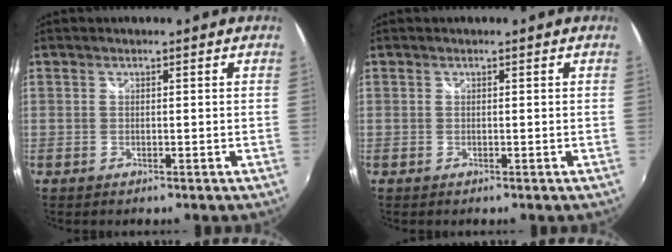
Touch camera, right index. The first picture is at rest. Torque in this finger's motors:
{"motor_torque": [0.00, 0.00, 0.00, 0.00]}